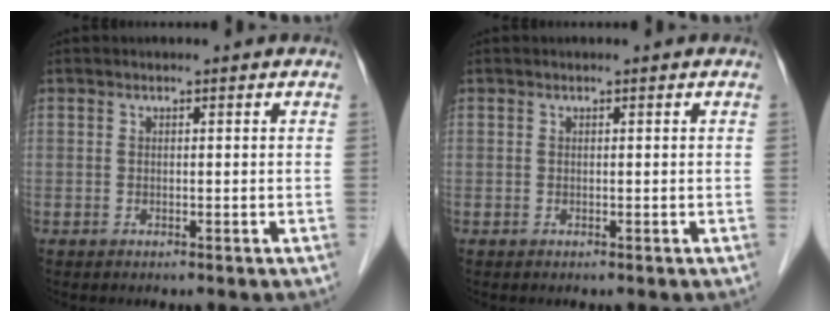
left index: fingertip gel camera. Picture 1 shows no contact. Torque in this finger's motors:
{"motor_torque": [0.01, 0.01, 0.00, 0.00]}